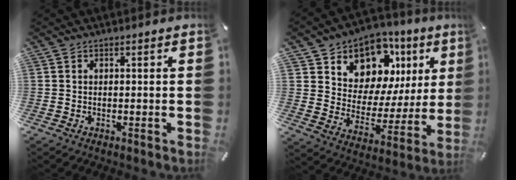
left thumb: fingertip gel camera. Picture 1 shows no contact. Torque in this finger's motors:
{"motor_torque": [1.48, 1.56, 1.65, -1.12, 0.12]}